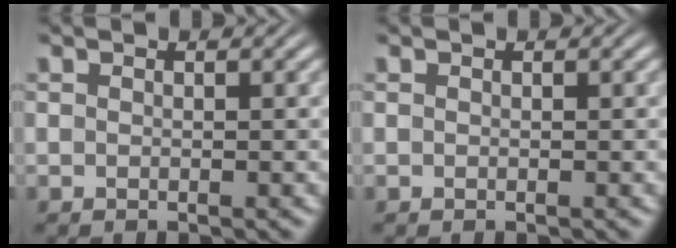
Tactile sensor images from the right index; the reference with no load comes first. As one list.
[{"total": 0.0}]